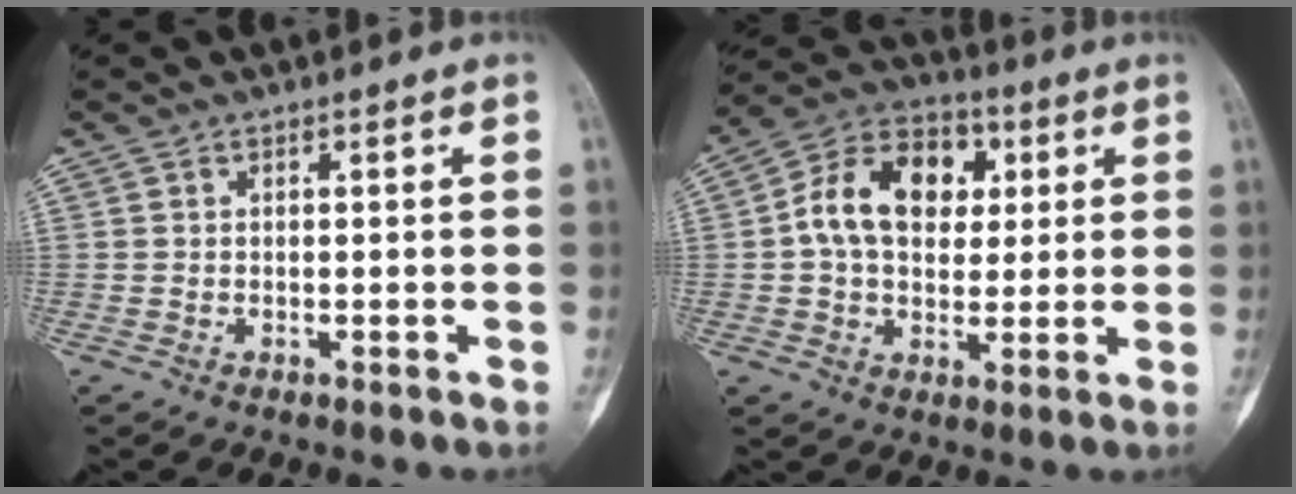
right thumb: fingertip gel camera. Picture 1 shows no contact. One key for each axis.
{"total": 14.9, "fx": 2.7, "fy": 10.6, "fz": 10.1, "tx": -0.140, "ty": 0.018, "tz": 0.034}